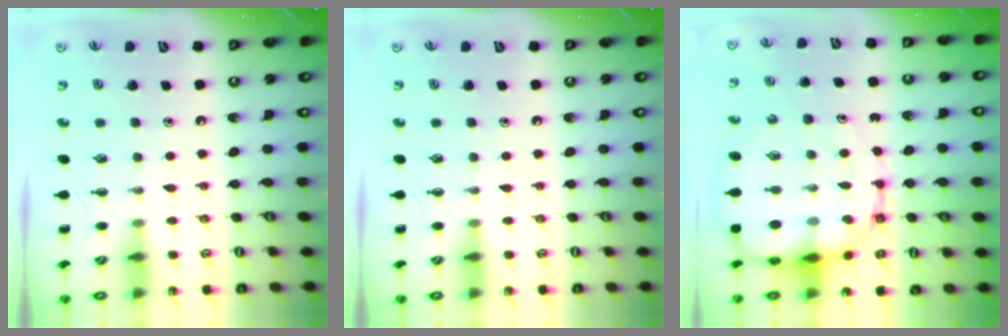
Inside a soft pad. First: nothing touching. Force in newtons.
{"total": 0.0}
{"total": 16.2, "press": 15.6, "slide": 4.1}